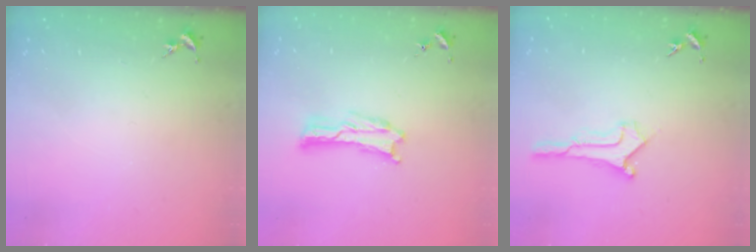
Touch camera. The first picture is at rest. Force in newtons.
{"total": 0.8, "press": 0.8, "slide": 0.2}
{"total": 0.9, "press": 0.9, "slide": 0.1}